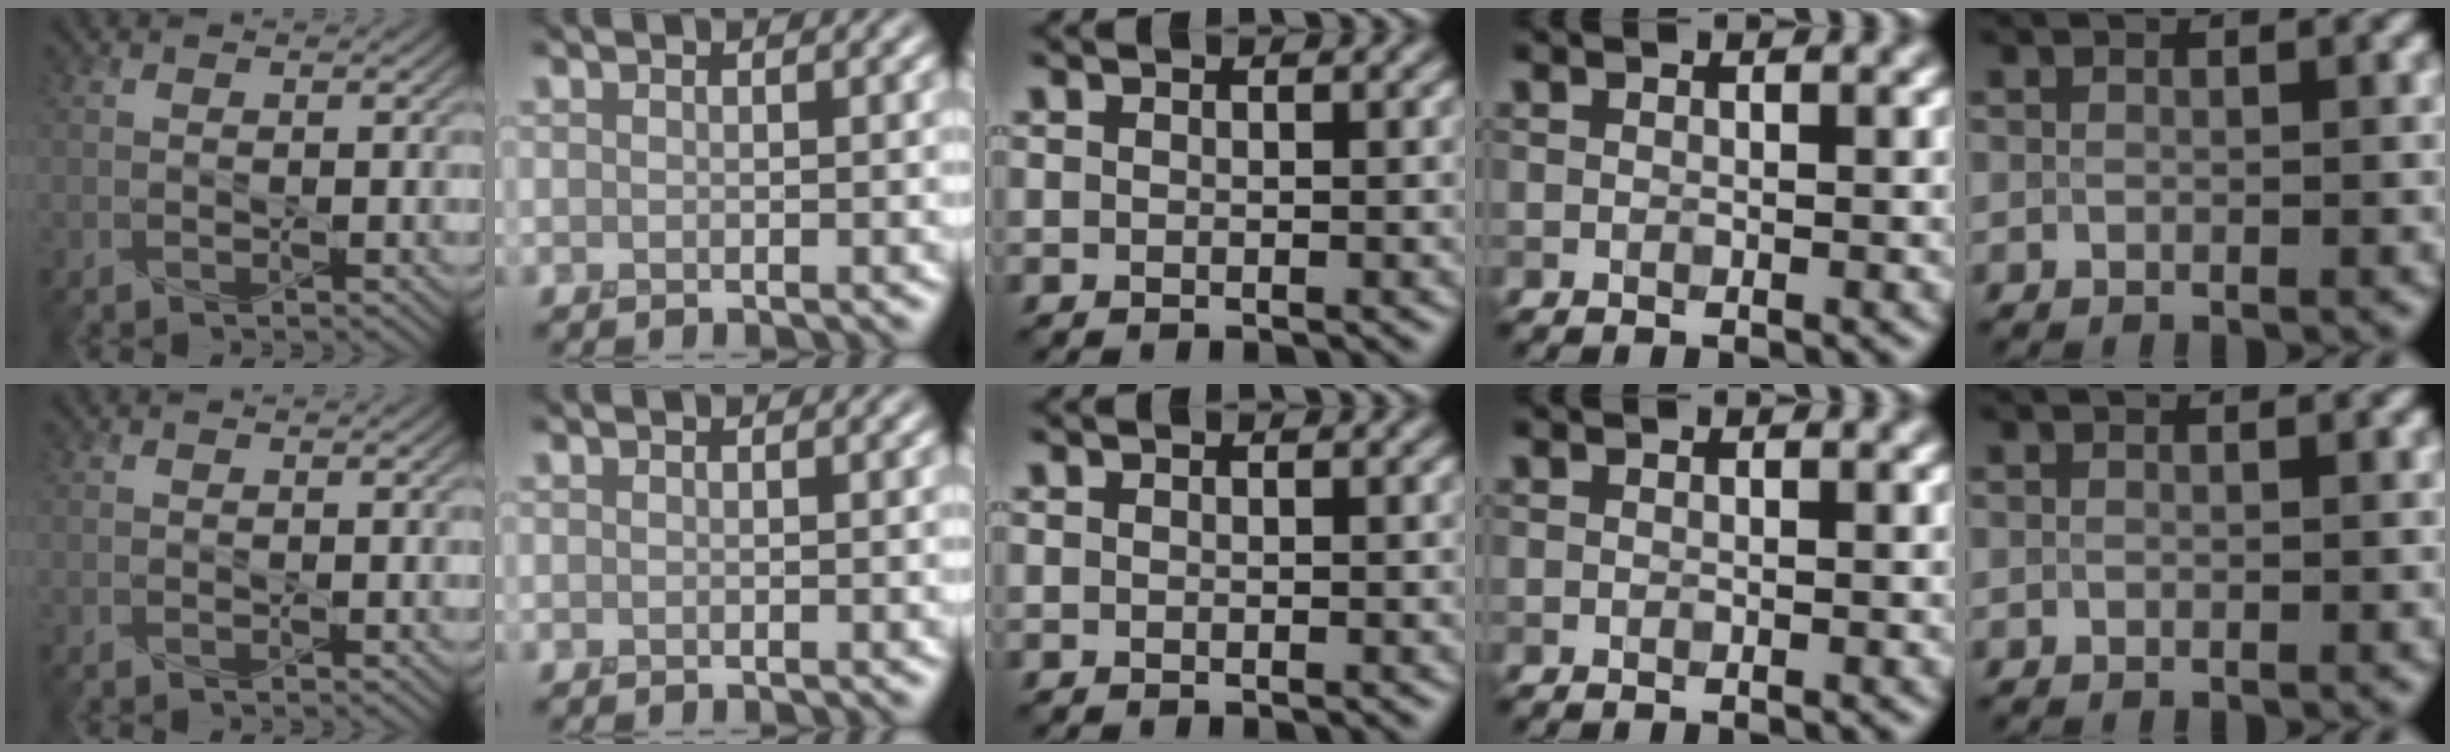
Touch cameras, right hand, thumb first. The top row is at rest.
{}